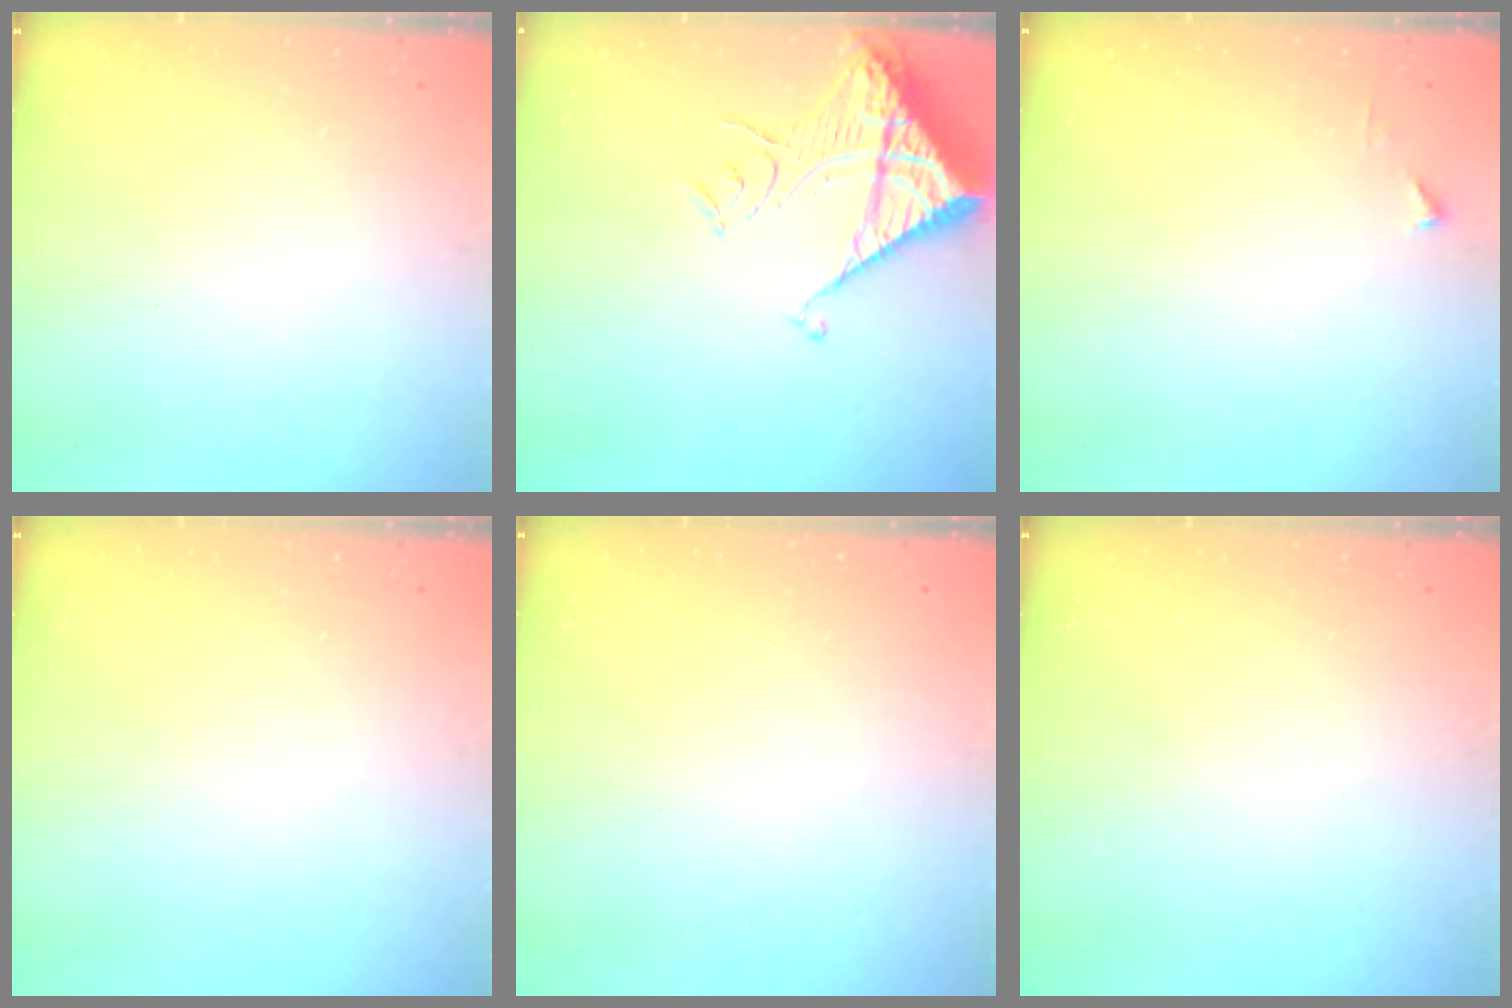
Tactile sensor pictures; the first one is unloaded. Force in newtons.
{"total": 14.3, "press": 14.2, "slide": 1.6}
{"total": 3.2, "press": 3.2, "slide": 0.3}
{"total": 0.0}
{"total": 1.6, "press": 1.5, "slide": 0.1}
{"total": 0.0}